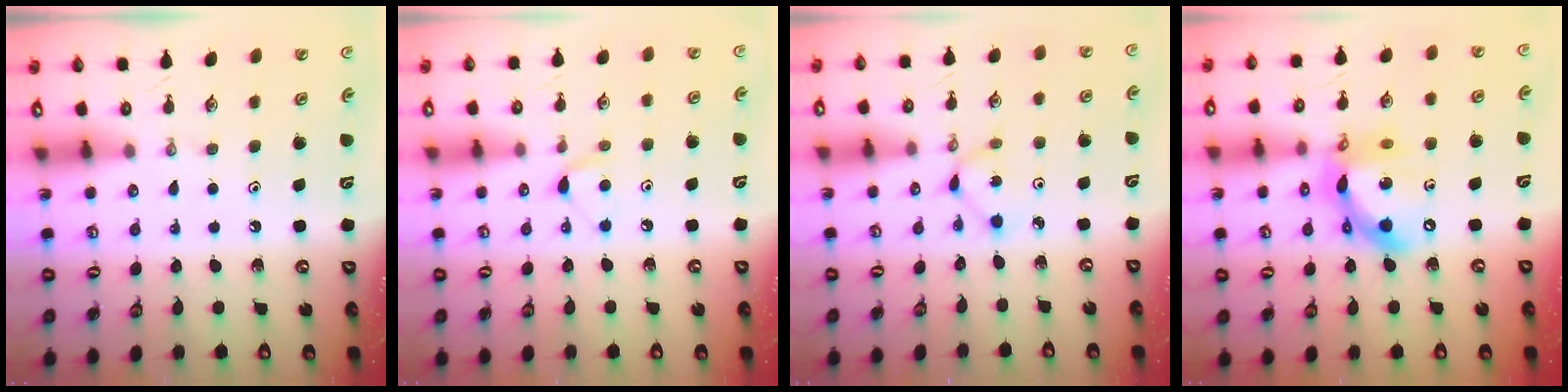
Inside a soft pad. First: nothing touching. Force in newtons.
{"total": 5.6, "press": 5.5, "slide": 0.7}
{"total": 1.6, "press": 1.6, "slide": 0.2}
{"total": 13.6, "press": 13.5, "slide": 1.7}